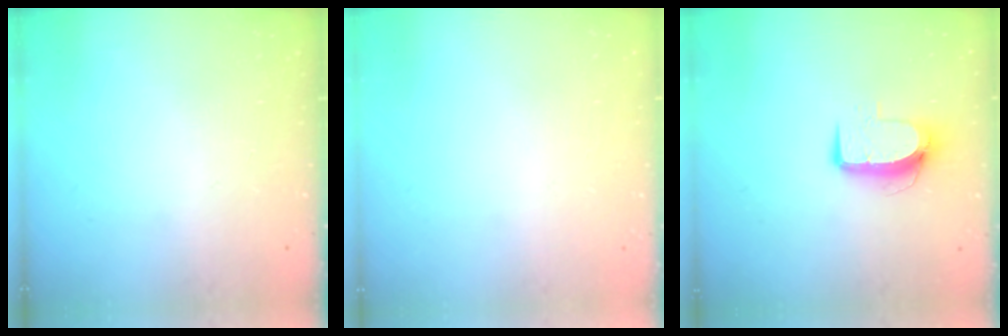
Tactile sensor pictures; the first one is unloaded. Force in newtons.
{"total": 0.0}
{"total": 9.1, "press": 9.1, "slide": 0.9}